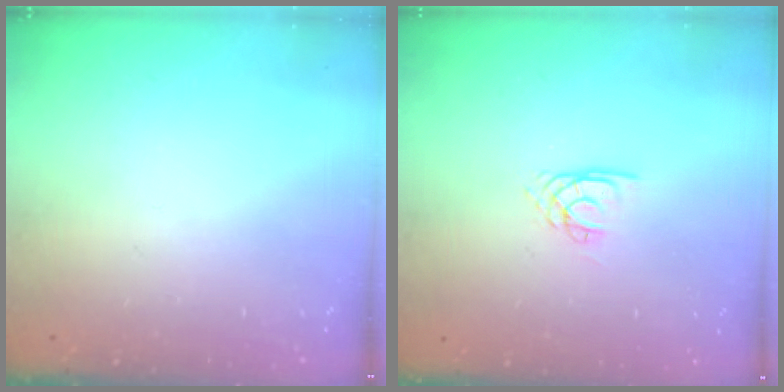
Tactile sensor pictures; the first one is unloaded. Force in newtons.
{"total": 1.9, "press": 1.8, "slide": 0.3}